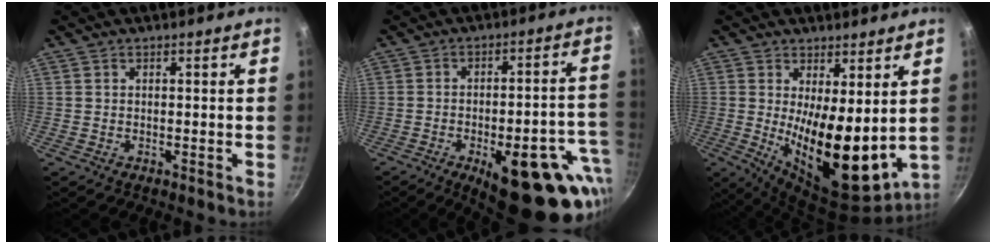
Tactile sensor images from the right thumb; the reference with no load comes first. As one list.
[{"total": 24.0, "force": [-9.7, 9.5, 19.8], "torque": [-0.198, 0.028, -0.117]}, {"total": 16.1, "force": [1.7, 6.5, 14.6], "torque": [-0.202, -0.046, 0.042]}]